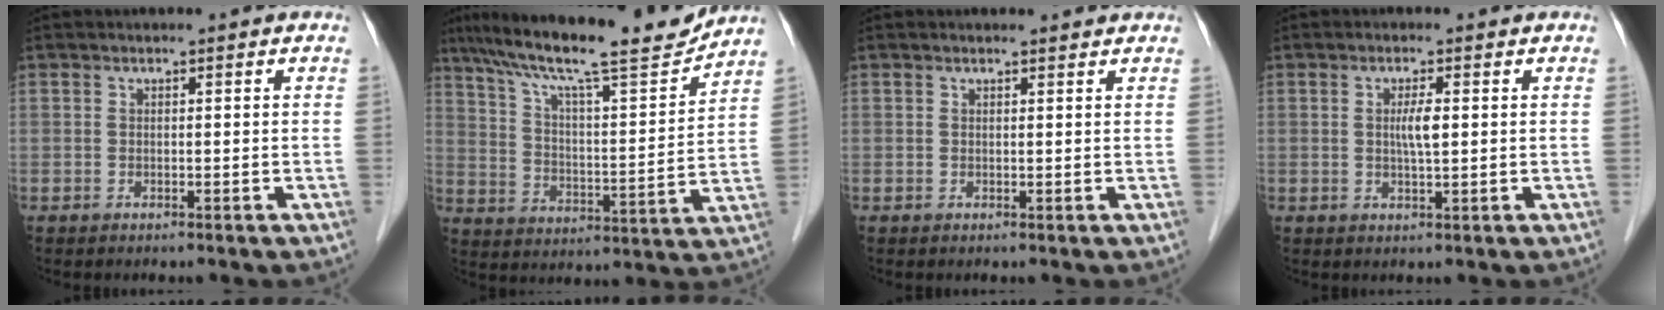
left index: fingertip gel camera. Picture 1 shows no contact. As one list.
[{"total": 18.4, "force": [15.8, 0.9, 9.3], "torque": [-0.162, 0.003, 0.246]}, {"total": 1.1, "force": [1.1, 0.1, 0.2], "torque": [-0.011, 0.000, 0.010]}, {"total": 2.6, "force": [0.0, 0.2, 2.6], "torque": [-0.048, -0.005, -0.002]}]